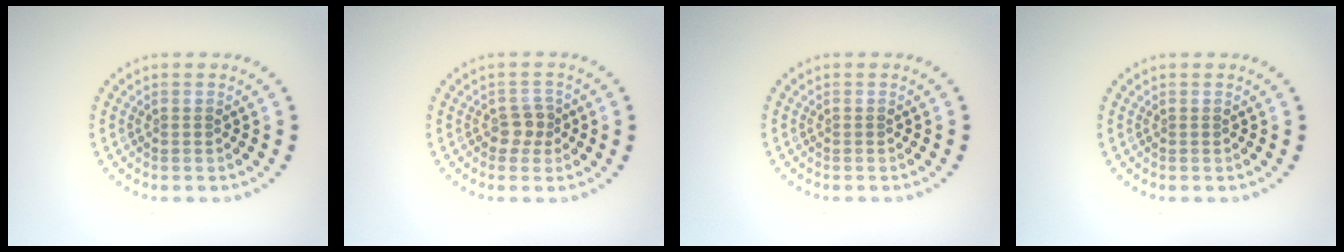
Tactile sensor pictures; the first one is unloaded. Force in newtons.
{"total": 1.8, "press": 1.5, "slide": 0.9}
{"total": 0.0}
{"total": 0.0}